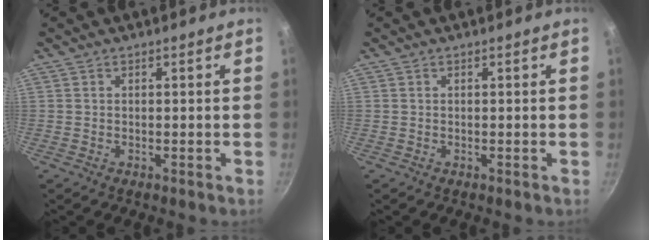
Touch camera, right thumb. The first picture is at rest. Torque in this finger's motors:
{"motor_torque": [-0.02, -0.02, 0.05, -0.04, 0.04]}